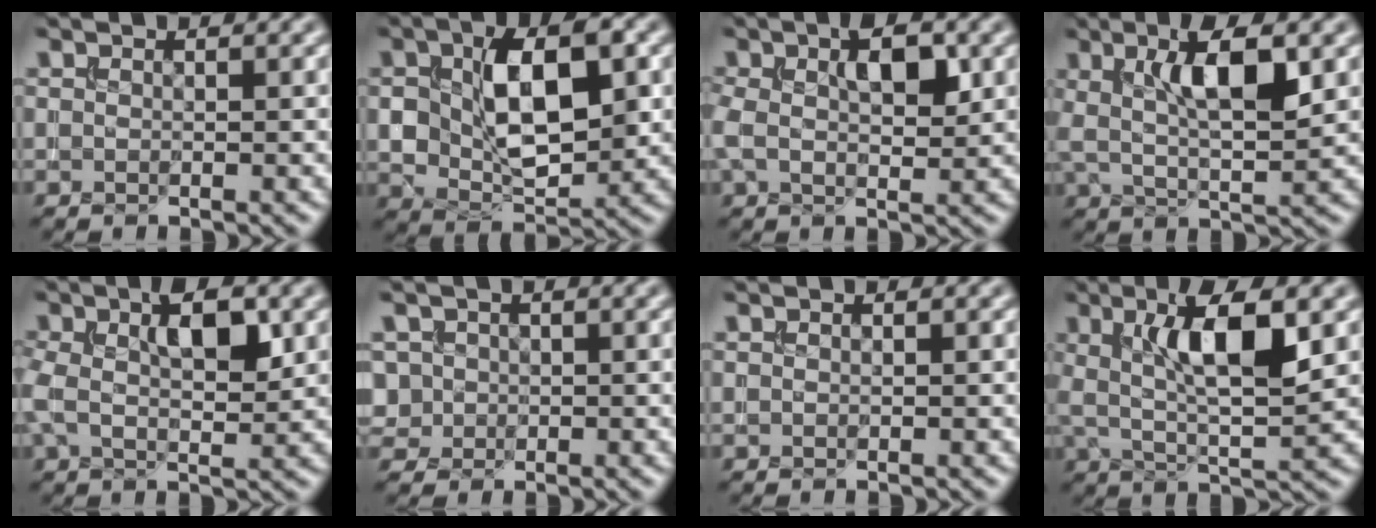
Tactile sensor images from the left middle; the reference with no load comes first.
{"total": 8.9, "force": [1.1, 5.2, 7.2], "torque": [-0.133, -0.003, 0.022]}
{"total": 5.6, "force": [1.2, 2.7, 4.7], "torque": [-0.091, 0.010, 0.019]}
{"total": 6.5, "force": [1.8, 1.7, 6.0], "torque": [-0.106, 0.005, 0.031]}
{"total": 6.3, "force": [1.5, 2.8, 5.5], "torque": [-0.105, 0.011, 0.024]}
{"total": 2.6, "force": [0.2, 2.5, 0.6], "torque": [-0.011, 0.013, 0.010]}
{"total": 0.0}
{"total": 7.6, "force": [2.0, 2.0, 7.1], "torque": [-0.126, 0.004, 0.033]}